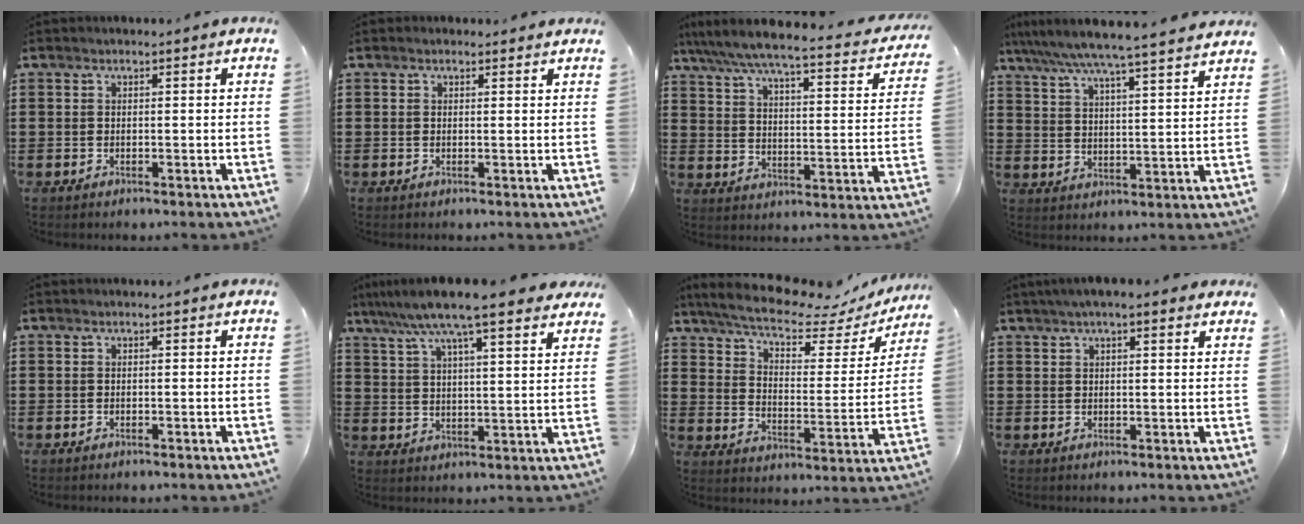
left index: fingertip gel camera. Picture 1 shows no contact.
{"total": 0.6, "force": [0.4, 0.5, 0.1], "torque": [-0.005, 0.004, 0.008]}
{"total": 5.4, "force": [4.7, 0.1, 2.7], "torque": [-0.076, -0.039, 0.073]}
{"total": 6.2, "force": [5.6, -0.7, 2.6], "torque": [-0.075, -0.040, 0.092]}
{"total": 0.0}
{"total": 9.9, "force": [8.1, 0.6, 5.7], "torque": [-0.136, -0.024, 0.138]}
{"total": 8.8, "force": [7.5, 1.5, 4.4], "torque": [-0.100, -0.048, 0.122]}
{"total": 3.7, "force": [2.8, 0.5, 2.3], "torque": [-0.050, 0.006, 0.051]}